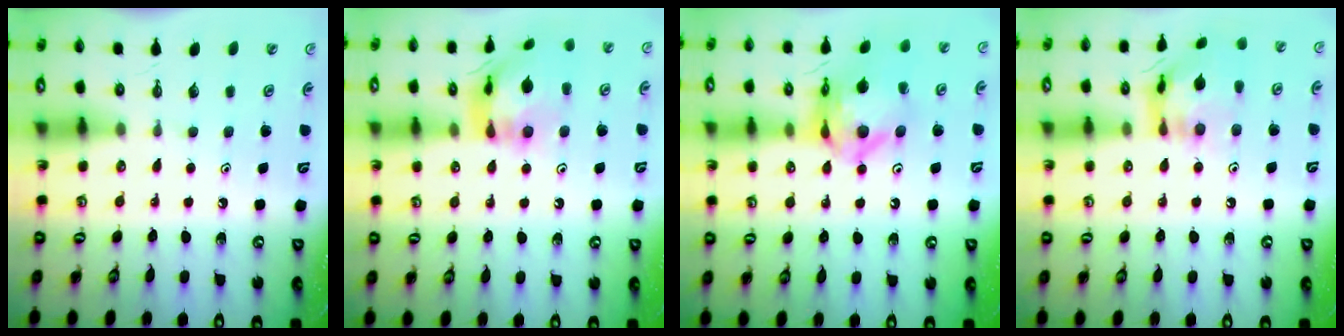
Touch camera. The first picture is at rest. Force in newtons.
{"total": 13.4, "press": 13.3, "slide": 1.5}
{"total": 14.0, "press": 13.9, "slide": 1.6}
{"total": 14.5, "press": 14.5, "slide": 1.3}